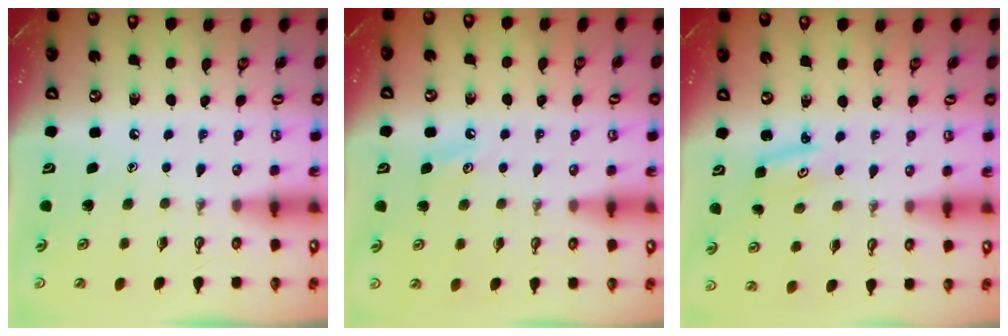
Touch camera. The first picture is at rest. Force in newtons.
{"total": 2.8, "press": 2.7, "slide": 0.5}
{"total": 2.9, "press": 2.9, "slide": 0.3}